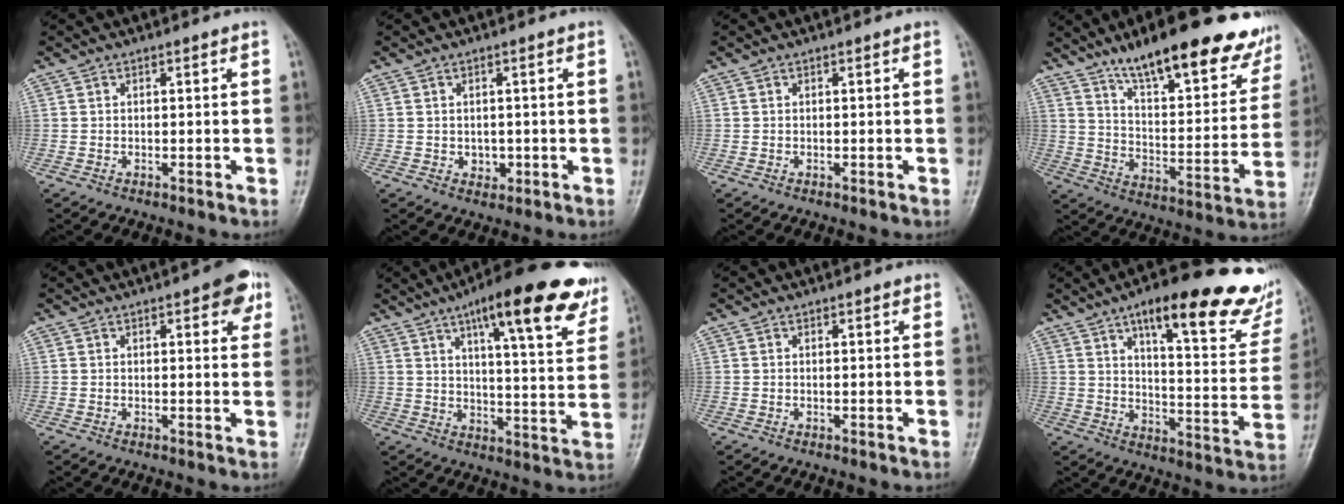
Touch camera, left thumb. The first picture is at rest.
{"total": 2.1, "force": [-0.2, 1.7, 1.1], "torque": [-0.007, 0.001, 0.002]}
{"total": 0.0}
{"total": 24.4, "force": [17.4, 7.1, 15.6], "torque": [-0.180, -0.064, 0.257]}
{"total": 5.9, "force": [3.0, 2.2, 4.6], "torque": [-0.036, -0.007, 0.027]}
{"total": 21.5, "force": [13.1, 5.2, 16.3], "torque": [-0.201, -0.040, 0.177]}
{"total": 0.8, "force": [0.7, 0.3, 0.5], "torque": [-0.005, -0.001, 0.007]}
{"total": 26.6, "force": [15.8, 7.9, 20.0], "torque": [-0.236, -0.045, 0.217]}